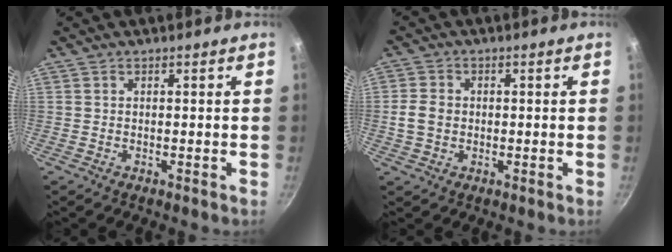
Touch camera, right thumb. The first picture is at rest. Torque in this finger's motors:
{"motor_torque": [-0.55, 0.74, 0.12, -0.03, 0.09]}